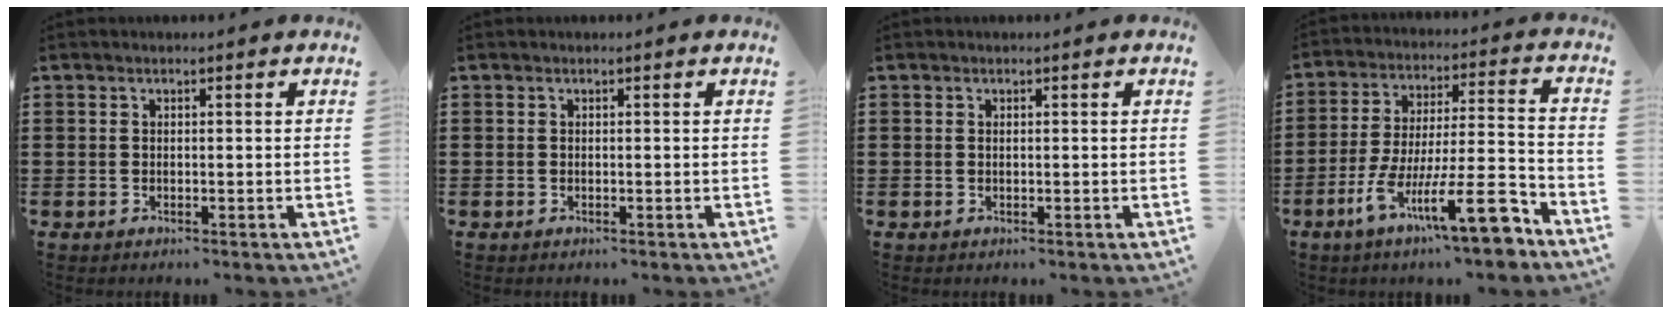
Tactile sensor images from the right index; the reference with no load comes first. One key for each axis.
{"total": 0.0}
{"total": 0.0}
{"total": 16.7, "fx": -9.9, "fy": 3.0, "fz": 13.1, "tx": -0.225, "ty": 0.027, "tz": -0.166}